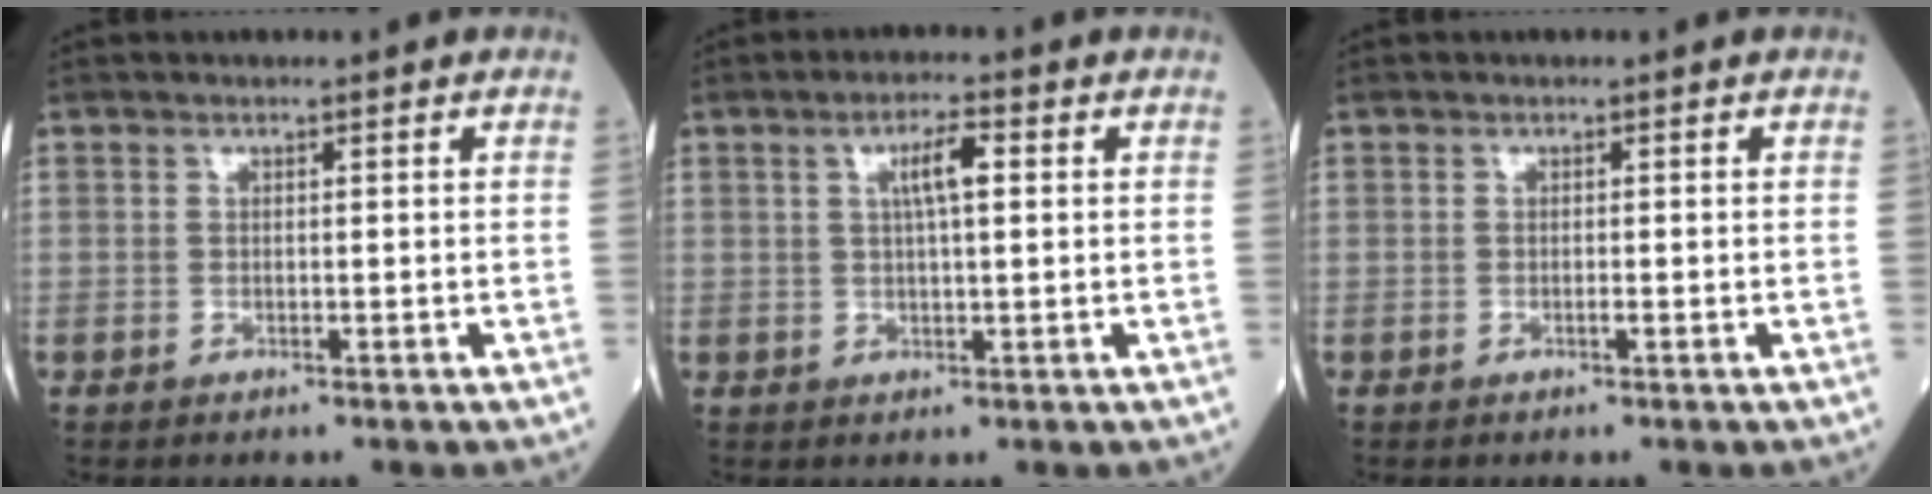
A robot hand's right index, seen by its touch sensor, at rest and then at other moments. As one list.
[{"total": 4.5, "force": [1.3, 0.7, 4.3], "torque": [-0.076, 0.008, 0.023]}, {"total": 0.6, "force": [-0.3, -0.1, 0.4], "torque": [-0.008, 0.000, -0.006]}]